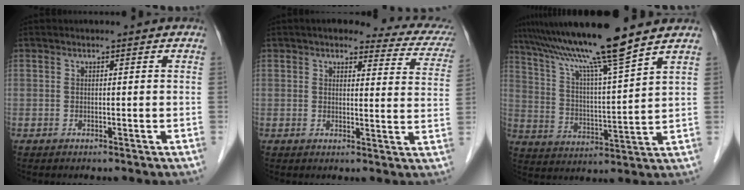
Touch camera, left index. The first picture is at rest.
{"total": 13.2, "force": [11.2, 3.7, 6.0], "torque": [-0.045, 0.001, 0.101]}
{"total": 14.5, "force": [11.8, -1.6, 8.4], "torque": [-0.151, 0.007, 0.204]}